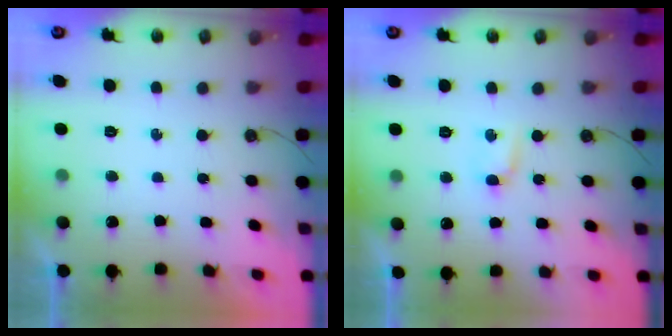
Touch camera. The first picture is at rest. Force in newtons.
{"total": 6.3, "press": 3.6, "slide": 5.2}